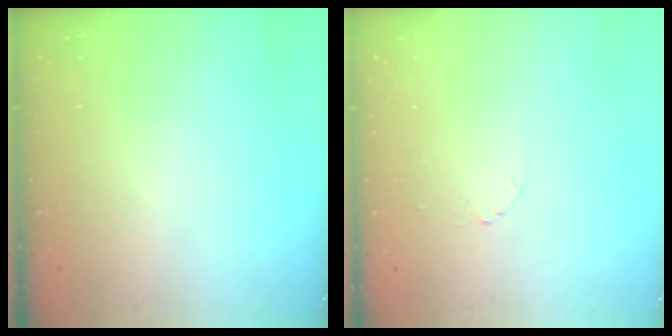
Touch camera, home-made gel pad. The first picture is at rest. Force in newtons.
{"total": 1.3, "press": 1.3, "slide": 0.1}